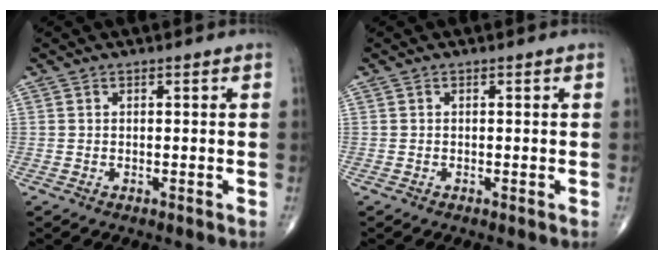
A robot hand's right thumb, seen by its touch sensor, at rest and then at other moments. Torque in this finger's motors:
{"motor_torque": [-0.44, 0.27, -0.16, -0.08, 0.00]}